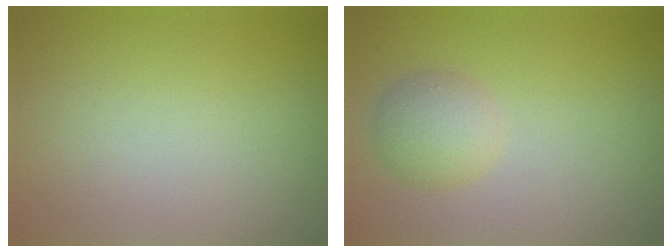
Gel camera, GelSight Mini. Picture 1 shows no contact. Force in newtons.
{"total": 2.7, "press": 2.7, "slide": 0.1}